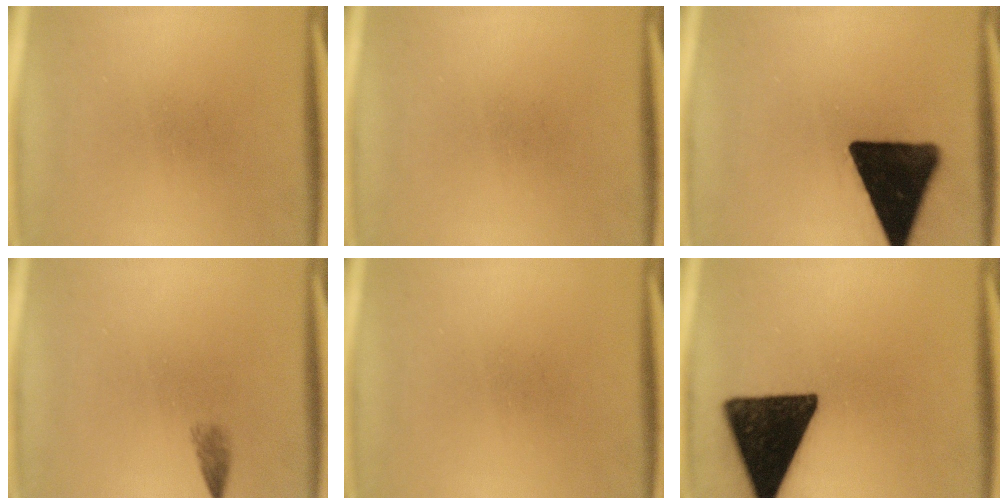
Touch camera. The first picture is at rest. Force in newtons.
{"total": 0.0}
{"total": 18.1}
{"total": 1.3}
{"total": 0.0}
{"total": 17.6}